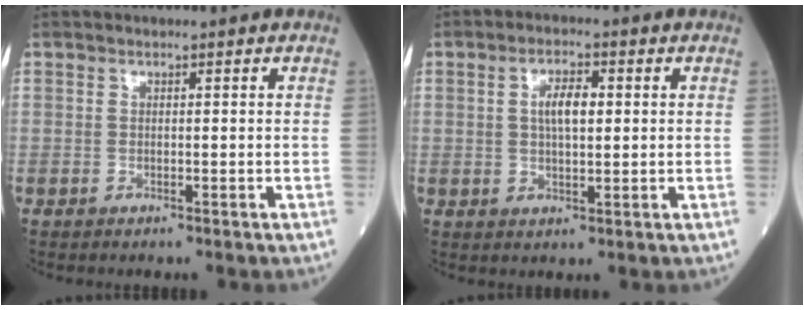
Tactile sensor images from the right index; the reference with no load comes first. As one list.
[{"total": 4.7, "force": [0.9, 1.5, 4.3], "torque": [-0.082, 0.008, 0.019]}]